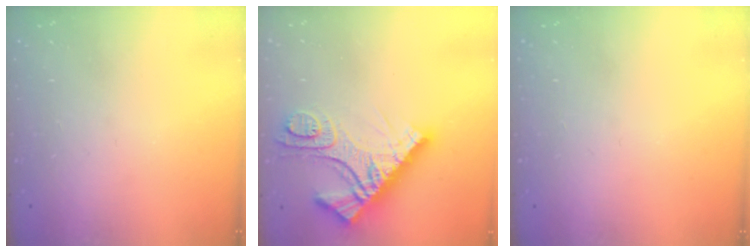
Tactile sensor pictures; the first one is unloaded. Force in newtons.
{"total": 15.9, "press": 15.8, "slide": 1.7}
{"total": 0.0}